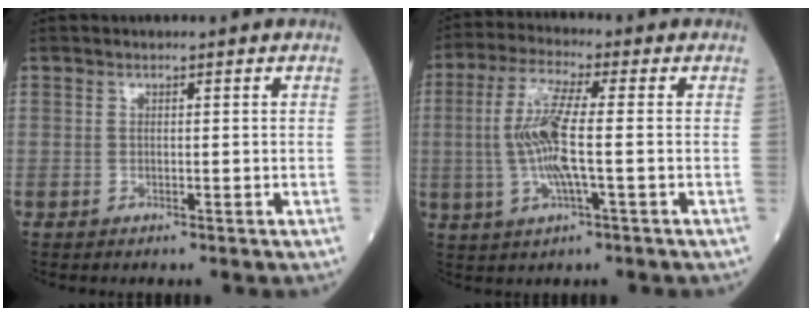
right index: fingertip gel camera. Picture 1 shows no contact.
{"total": 9.4, "force": [-0.5, 0.9, 9.3], "torque": [-0.198, 0.003, -0.017]}